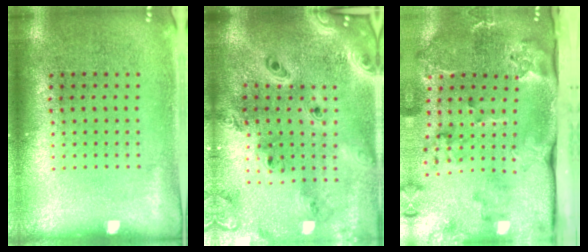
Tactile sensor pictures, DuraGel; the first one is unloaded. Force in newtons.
{"total": 3.9, "press": 3.0, "slide": 2.5}
{"total": 3.8, "press": 2.7, "slide": 2.6}